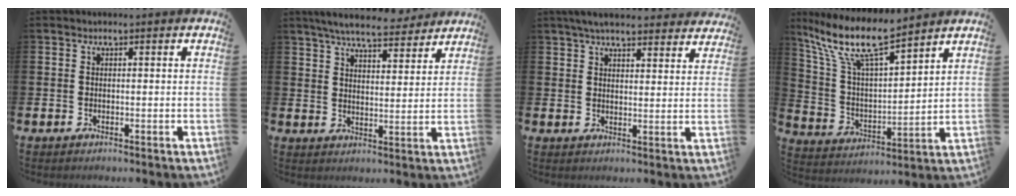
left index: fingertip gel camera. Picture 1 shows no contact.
{"total": 6.9, "force": [6.5, 1.2, 2.2], "torque": [-0.049, -0.033, 0.112]}
{"total": 5.6, "force": [5.2, 1.0, 1.8], "torque": [-0.044, -0.016, 0.096]}
{"total": 11.1, "force": [9.2, 2.0, 5.9], "torque": [-0.151, -0.050, 0.159]}